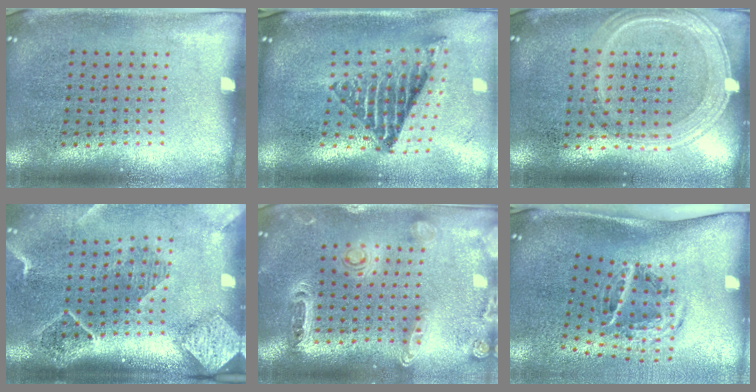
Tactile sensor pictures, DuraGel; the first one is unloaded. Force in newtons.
{"total": 1.8, "press": 1.4, "slide": 1.1}
{"total": 1.2, "press": 1.2, "slide": 0.4}
{"total": 2.6, "press": 2.0, "slide": 1.6}
{"total": 1.3, "press": 1.3, "slide": 0.2}
{"total": 2.1, "press": 1.2, "slide": 1.7}